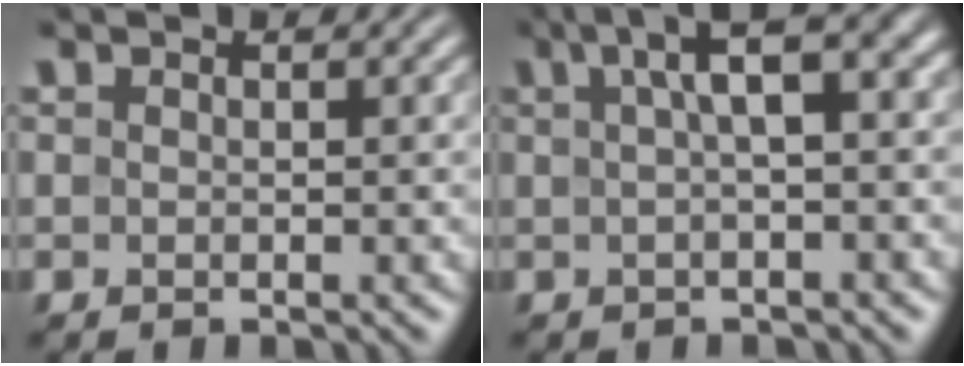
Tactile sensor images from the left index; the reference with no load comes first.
{"total": 5.7, "force": [1.4, 1.6, 5.3], "torque": [-0.068, 0.021, 0.017]}